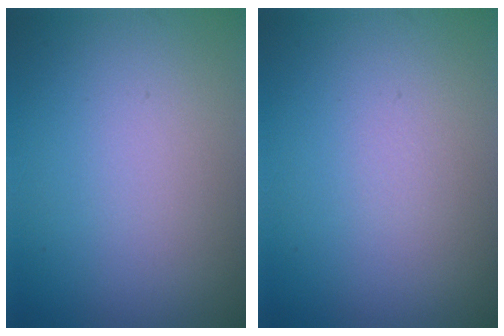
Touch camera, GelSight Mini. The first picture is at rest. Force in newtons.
{"total": 0.0}